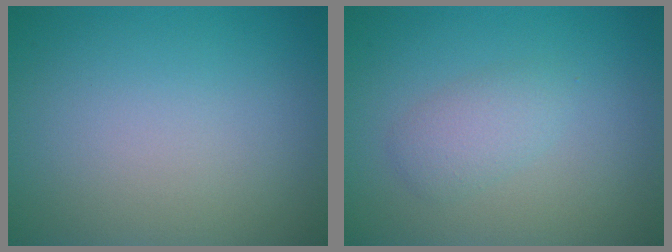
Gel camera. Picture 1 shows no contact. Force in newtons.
{"total": 2.0, "press": 2.0, "slide": 0.0}